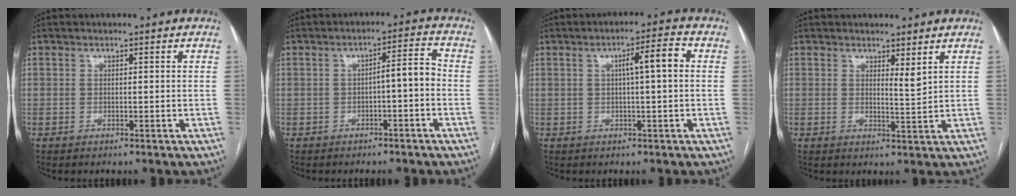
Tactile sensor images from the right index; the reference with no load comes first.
{"total": 4.3, "force": [-1.2, 0.7, 4.1], "torque": [-0.057, 0.020, -0.016]}
{"total": 5.1, "force": [0.7, 0.3, 5.0], "torque": [-0.078, 0.012, 0.009]}
{"total": 2.3, "force": [1.6, 0.1, 1.6], "torque": [-0.030, -0.014, 0.032]}